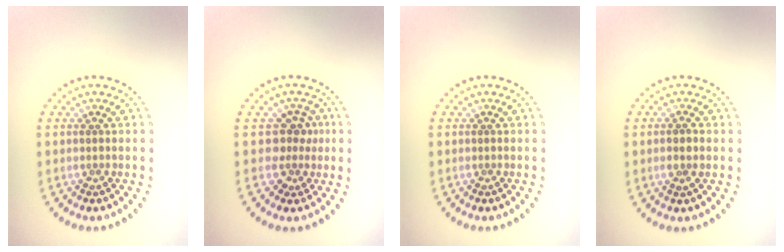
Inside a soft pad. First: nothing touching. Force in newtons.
{"total": 2.5, "press": 1.9, "slide": 1.6}
{"total": 0.0}
{"total": 1.1, "press": 1.1, "slide": 0.3}